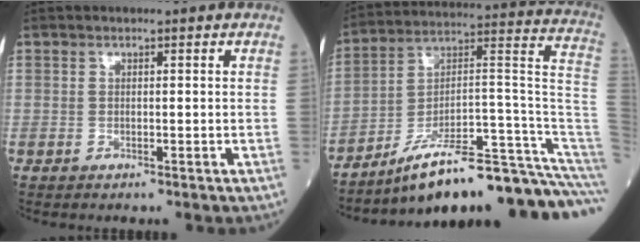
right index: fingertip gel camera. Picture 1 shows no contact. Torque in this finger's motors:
{"motor_torque": [-0.26, -1.30, 0.24, 0.10]}